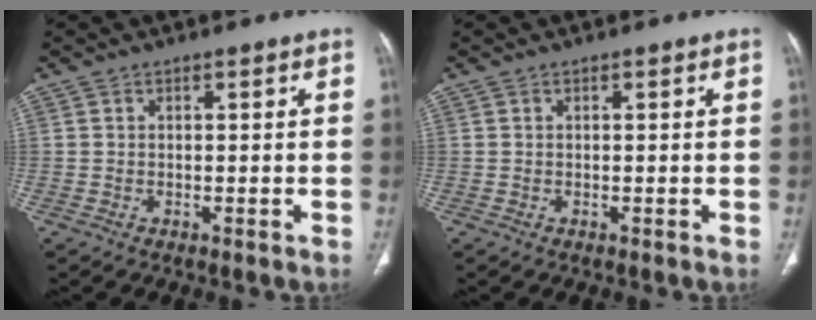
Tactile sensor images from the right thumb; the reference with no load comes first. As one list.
[{"total": 0.0}]